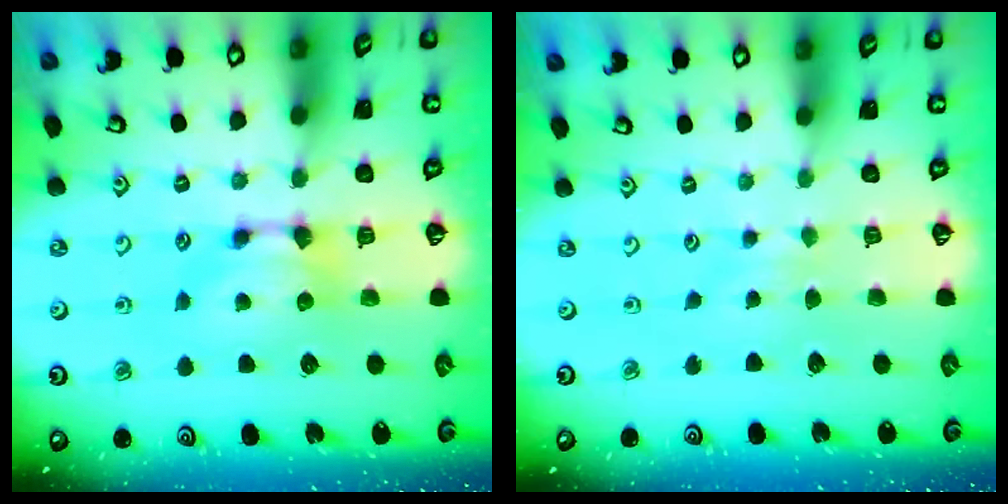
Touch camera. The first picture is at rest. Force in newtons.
{"total": 2.3, "press": 2.3, "slide": 0.3}